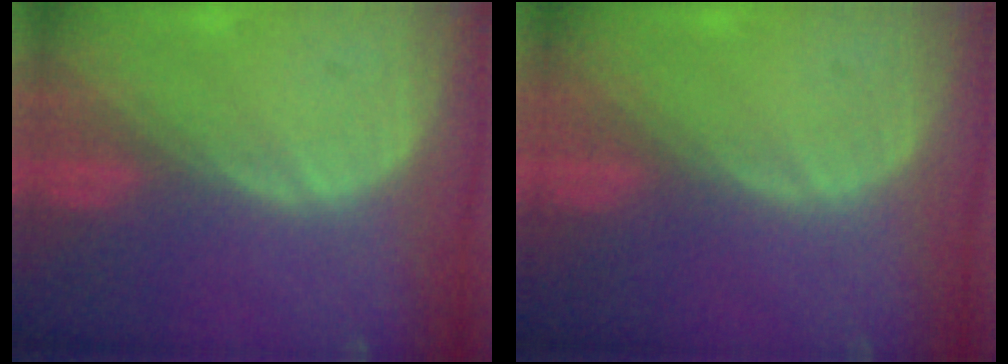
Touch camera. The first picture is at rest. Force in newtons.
{"total": 0.0}